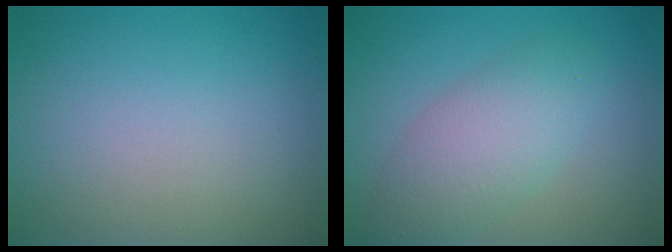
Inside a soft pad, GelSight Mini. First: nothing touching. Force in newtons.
{"total": 4.5, "press": 4.5, "slide": 0.4}